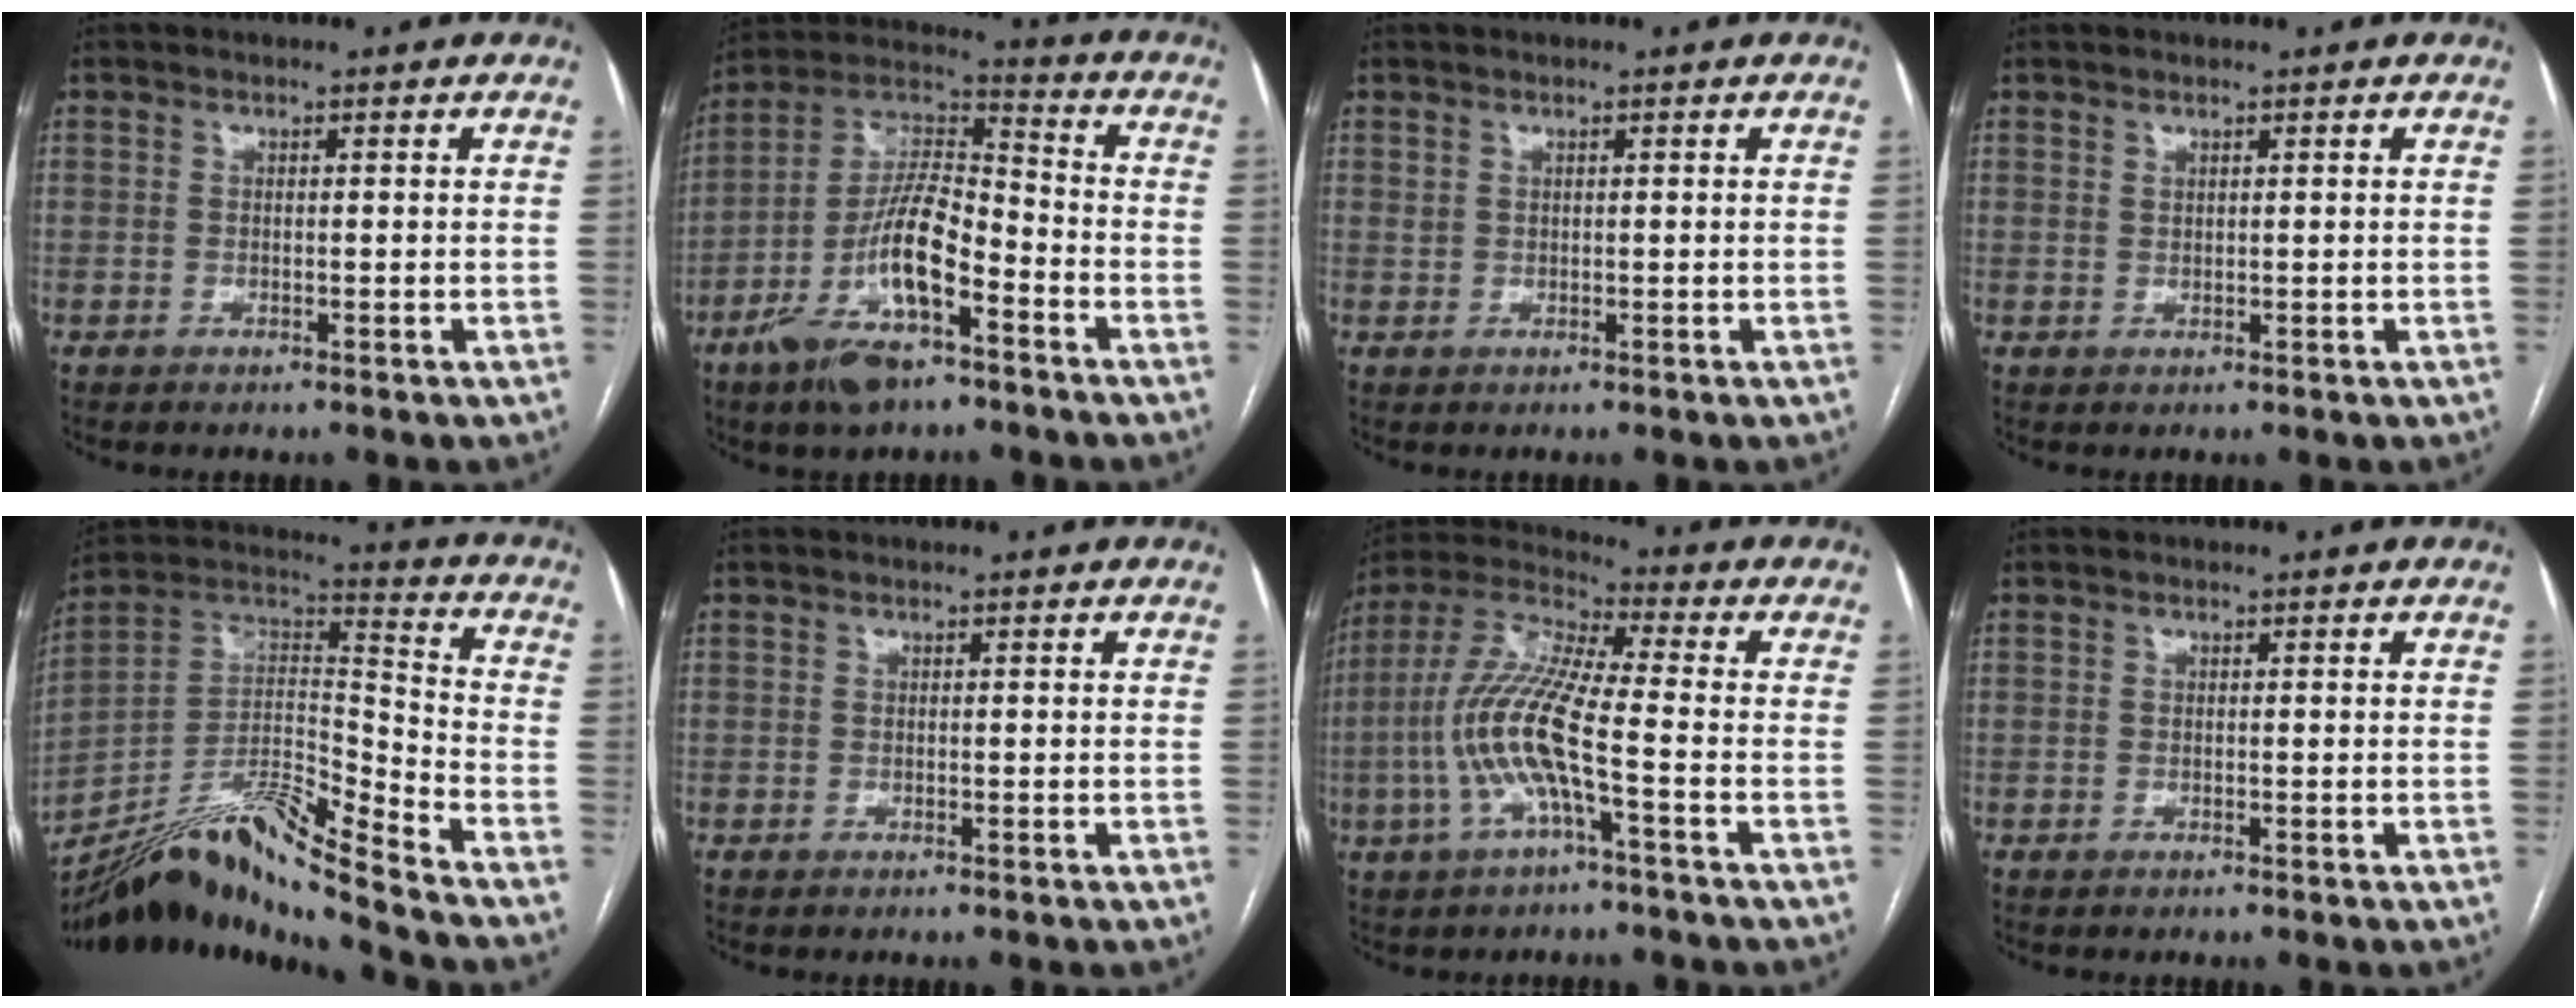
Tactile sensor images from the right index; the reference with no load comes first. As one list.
[{"total": 15.3, "force": [-7.4, 4.2, 12.6], "torque": [-0.257, 0.002, -0.131]}, {"total": 0.5, "force": [0.4, 0.3, 0.1], "torque": [0.000, 0.004, 0.009]}, {"total": 0.6, "force": [0.5, 0.1, 0.2], "torque": [-0.006, -0.007, 0.011]}, {"total": 16.6, "force": [-14.7, -1.7, 7.7], "torque": [-0.145, 0.034, -0.262]}, {"total": 0.0}, {"total": 12.1, "force": [-3.0, 1.4, 11.6], "torque": [-0.257, 0.011, -0.067]}, {"total": 0.0}]